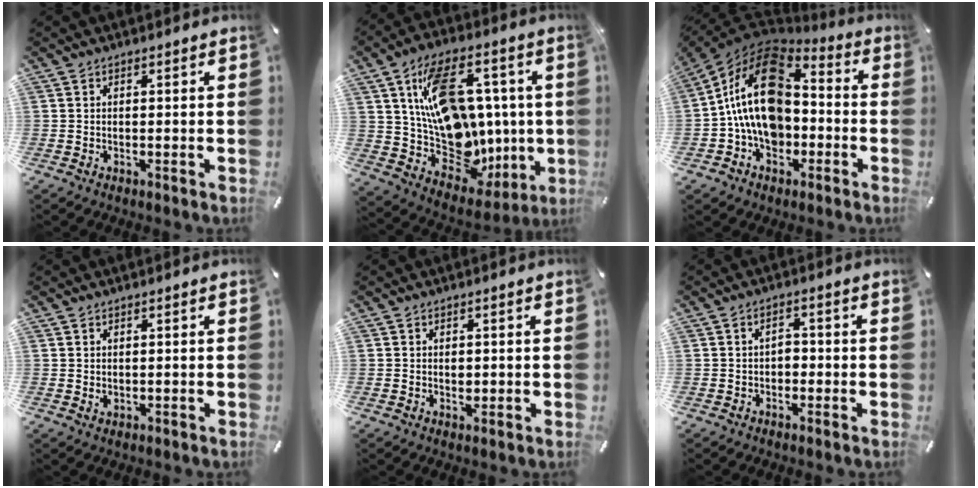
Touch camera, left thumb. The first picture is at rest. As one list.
[{"total": 21.2, "force": [4.4, 14.9, 14.5], "torque": [-0.246, -0.030, 0.087]}, {"total": 18.9, "force": [-0.4, 14.1, 12.5], "torque": [-0.239, 0.017, -0.009]}, {"total": 0.8, "force": [0.3, 0.6, 0.3], "torque": [0.001, -0.001, 0.003]}, {"total": 1.4, "force": [0.0, 1.2, 0.8], "torque": [-0.010, 0.001, -0.002]}, {"total": 2.7, "force": [-0.4, 1.9, 1.8], "torque": [-0.026, 0.006, -0.013]}]